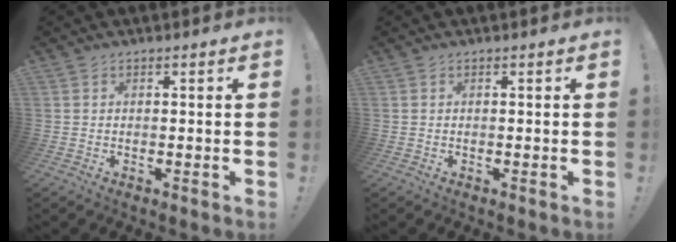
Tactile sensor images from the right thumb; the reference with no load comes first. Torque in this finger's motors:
{"motor_torque": [0.00, 0.00, 0.00, 0.00, 0.00]}